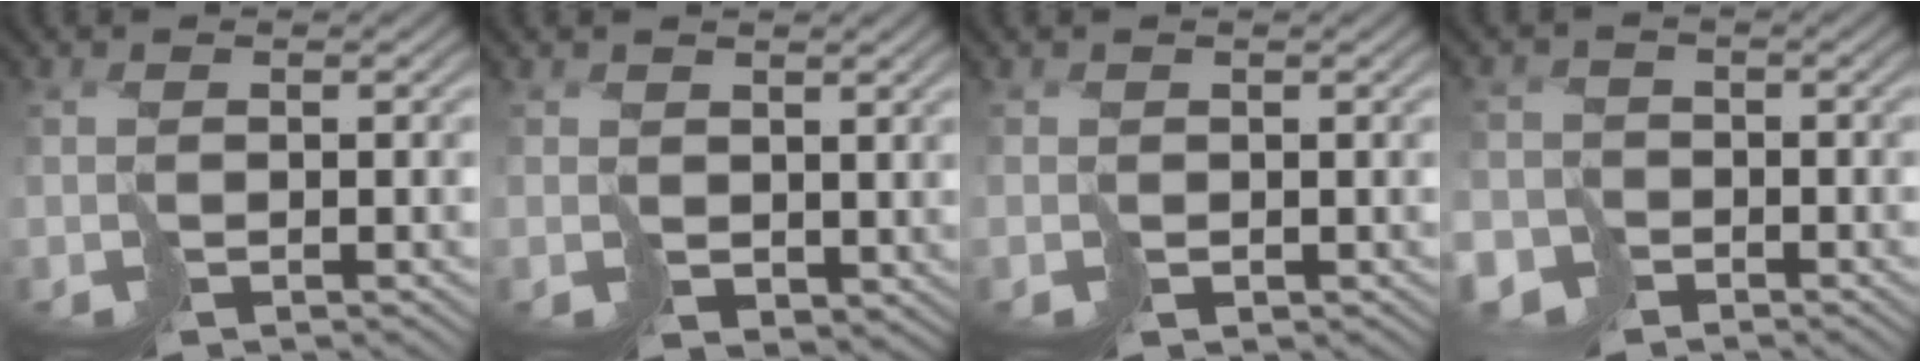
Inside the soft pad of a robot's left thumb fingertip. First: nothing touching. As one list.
[{"total": 2.1, "force": [1.6, 1.3, 0.4], "torque": [-0.013, -0.007, 0.036]}, {"total": 0.6, "force": [0.2, 0.4, -0.4], "torque": [0.012, -0.005, 0.005]}, {"total": 3.9, "force": [-3.3, 2.0, 0.0], "torque": [0.013, -0.003, -0.071]}]